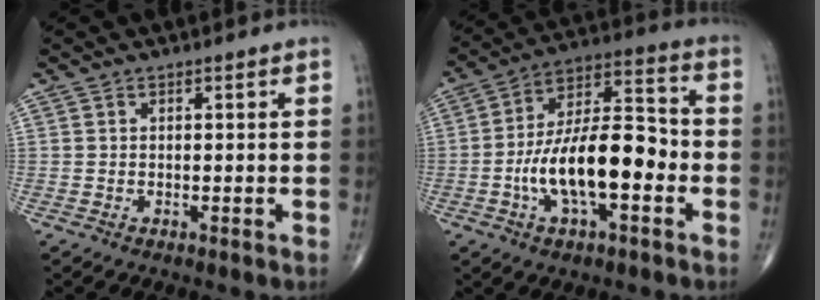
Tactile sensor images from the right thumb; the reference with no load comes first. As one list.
[{"total": 17.7, "force": [-4.3, 7.6, 15.5], "torque": [-0.258, 0.042, -0.078]}]